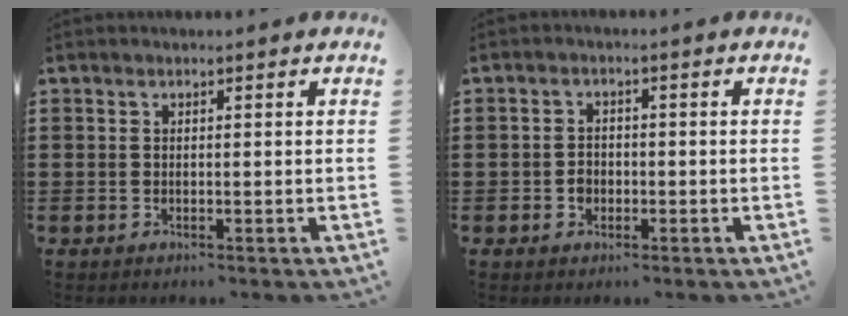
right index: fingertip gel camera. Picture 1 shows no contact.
{"total": 1.8, "force": [-0.8, 1.5, 0.7], "torque": [-0.017, 0.000, -0.016]}